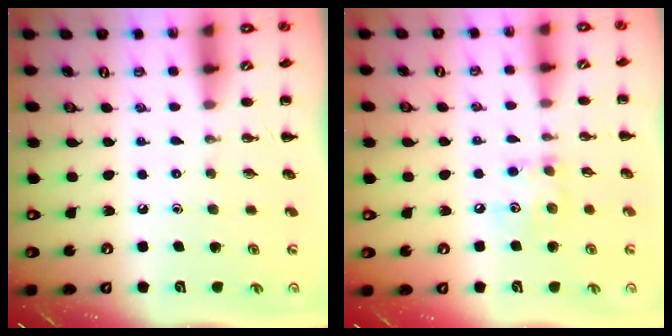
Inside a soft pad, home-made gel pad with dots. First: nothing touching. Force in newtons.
{"total": 6.5, "press": 6.5, "slide": 0.7}